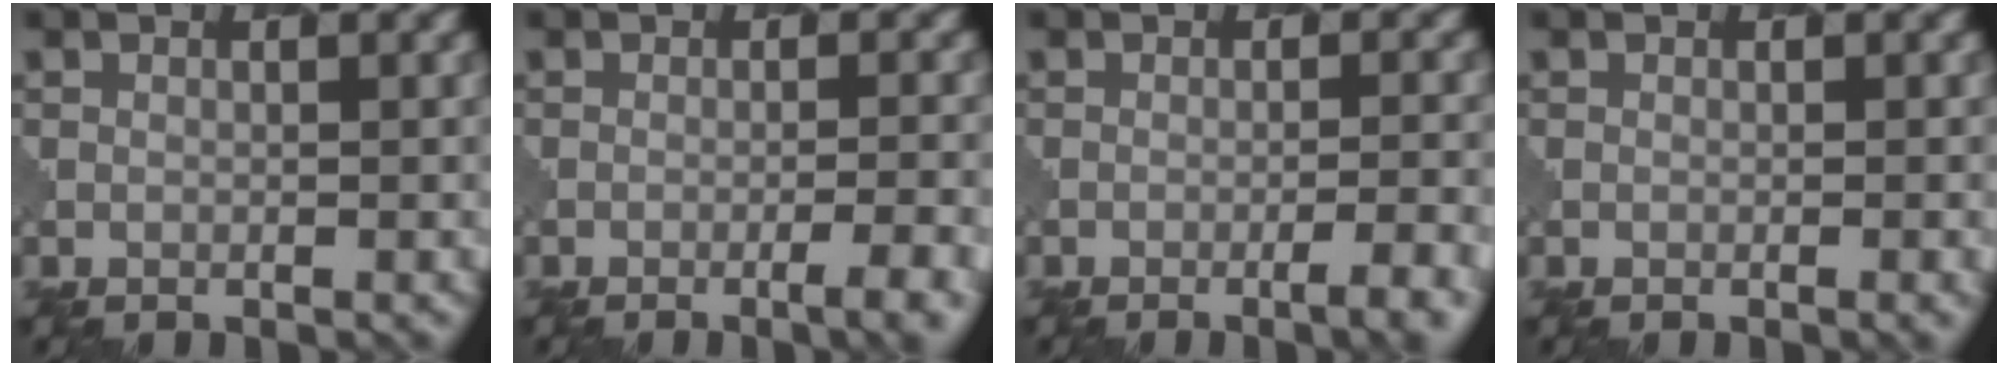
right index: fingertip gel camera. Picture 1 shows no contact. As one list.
[{"total": 4.4, "force": [-2.3, 1.3, 3.5], "torque": [-0.029, 0.012, -0.029]}, {"total": 4.4, "force": [-2.3, 1.2, 3.6], "torque": [-0.030, 0.013, -0.032]}, {"total": 1.1, "force": [-0.3, 0.3, 1.0], "torque": [-0.007, 0.001, -0.003]}]